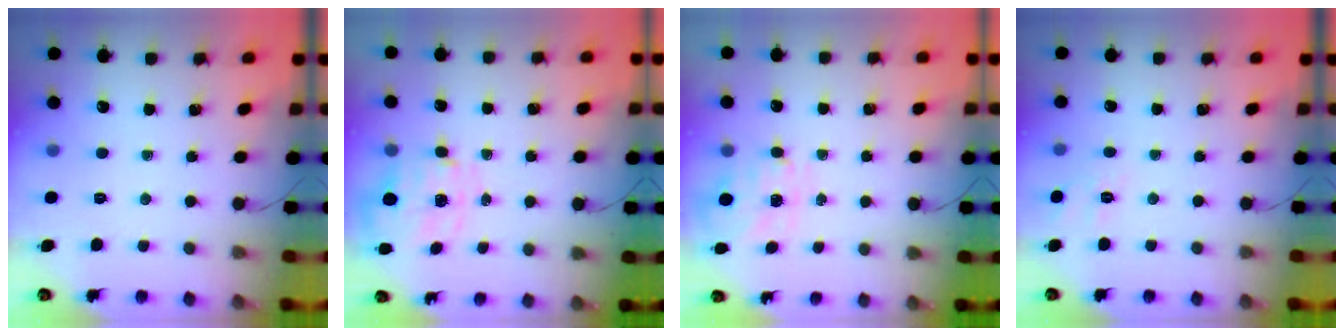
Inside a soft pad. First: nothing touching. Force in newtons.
{"total": 2.7, "press": 2.6, "slide": 0.9}
{"total": 8.7, "press": 8.7, "slide": 0.9}
{"total": 9.5, "press": 9.3, "slide": 2.1}